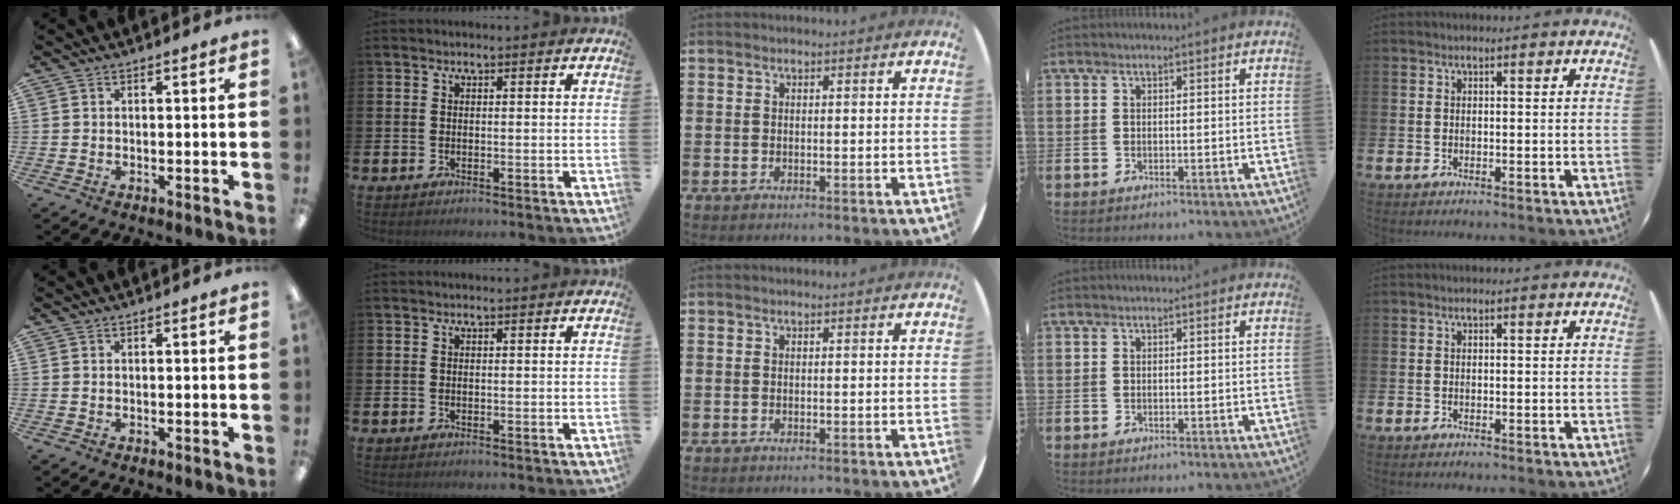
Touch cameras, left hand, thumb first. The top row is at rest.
{}